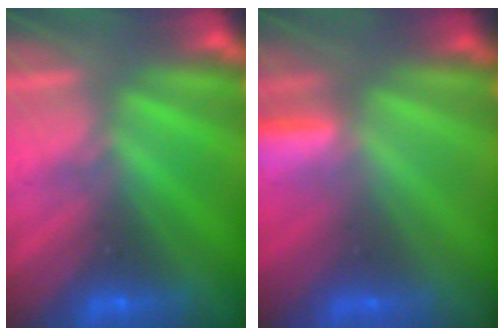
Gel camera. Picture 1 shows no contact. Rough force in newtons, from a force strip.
{"total": 2.8}